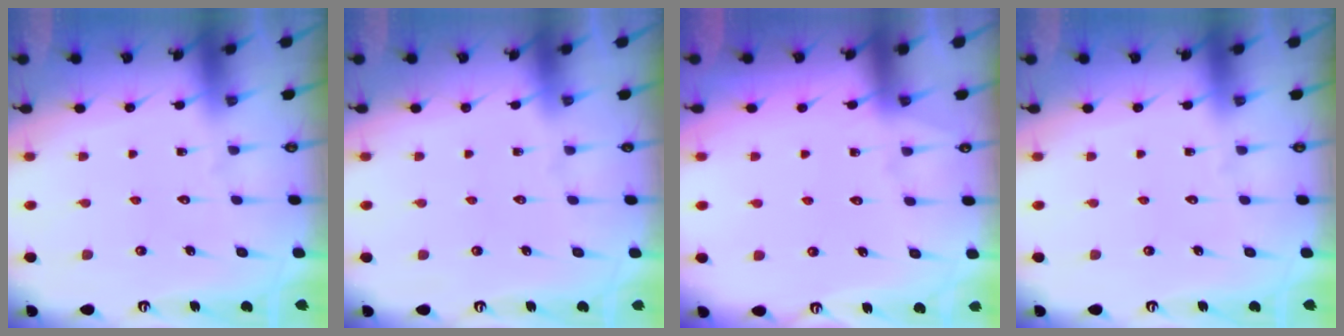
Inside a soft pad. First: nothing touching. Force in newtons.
{"total": 0.0}
{"total": 3.3, "press": 3.2, "slide": 0.5}
{"total": 0.0}